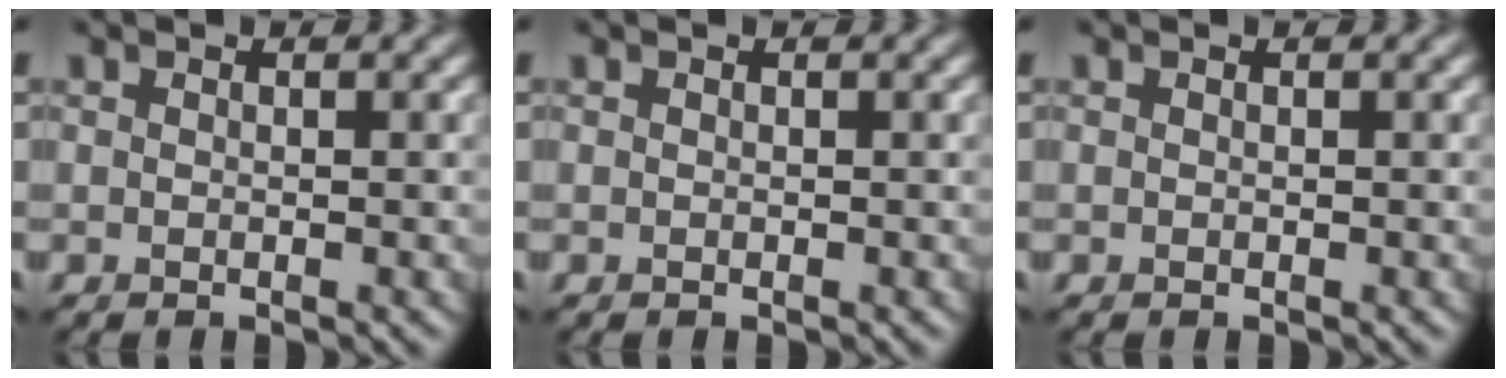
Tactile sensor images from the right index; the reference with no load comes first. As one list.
[{"total": 0.0}, {"total": 0.0}]